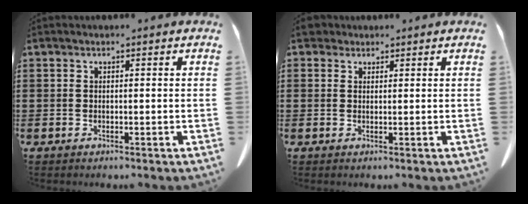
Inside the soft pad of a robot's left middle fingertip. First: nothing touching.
{"total": 2.2, "force": [1.7, 1.1, 0.6], "torque": [-0.019, 0.008, 0.035]}